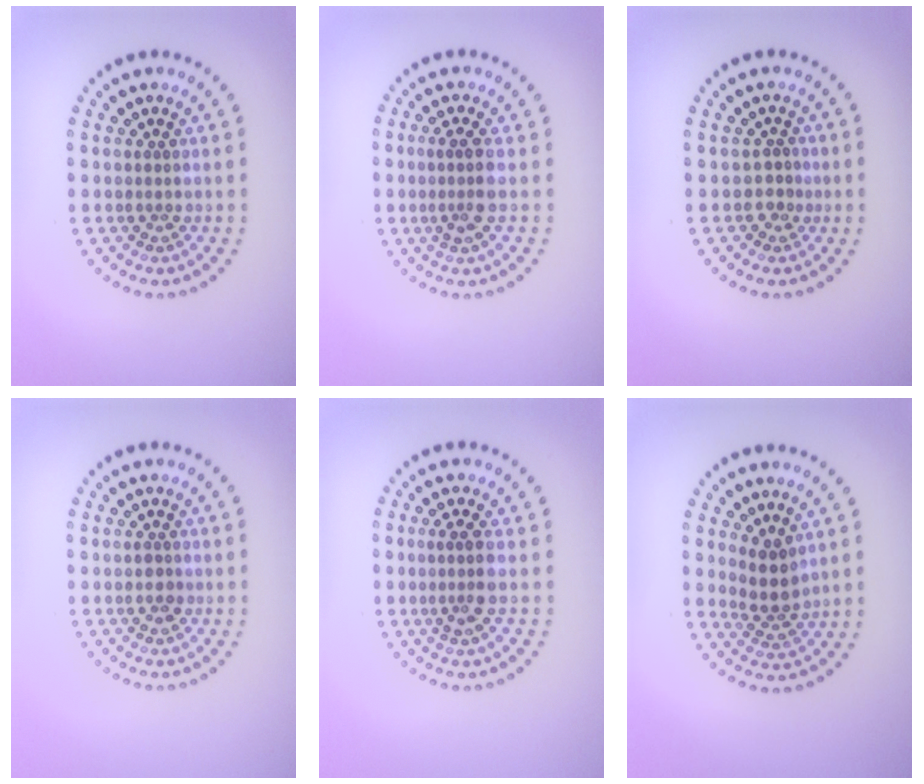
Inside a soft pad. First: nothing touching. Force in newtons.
{"total": 2.3, "press": 1.8, "slide": 1.5}
{"total": 1.1, "press": 0.8, "slide": 0.8}
{"total": 0.9, "press": 0.9, "slide": 0.1}
{"total": 2.3, "press": 1.8, "slide": 1.4}
{"total": 2.5, "press": 2.0, "slide": 1.5}